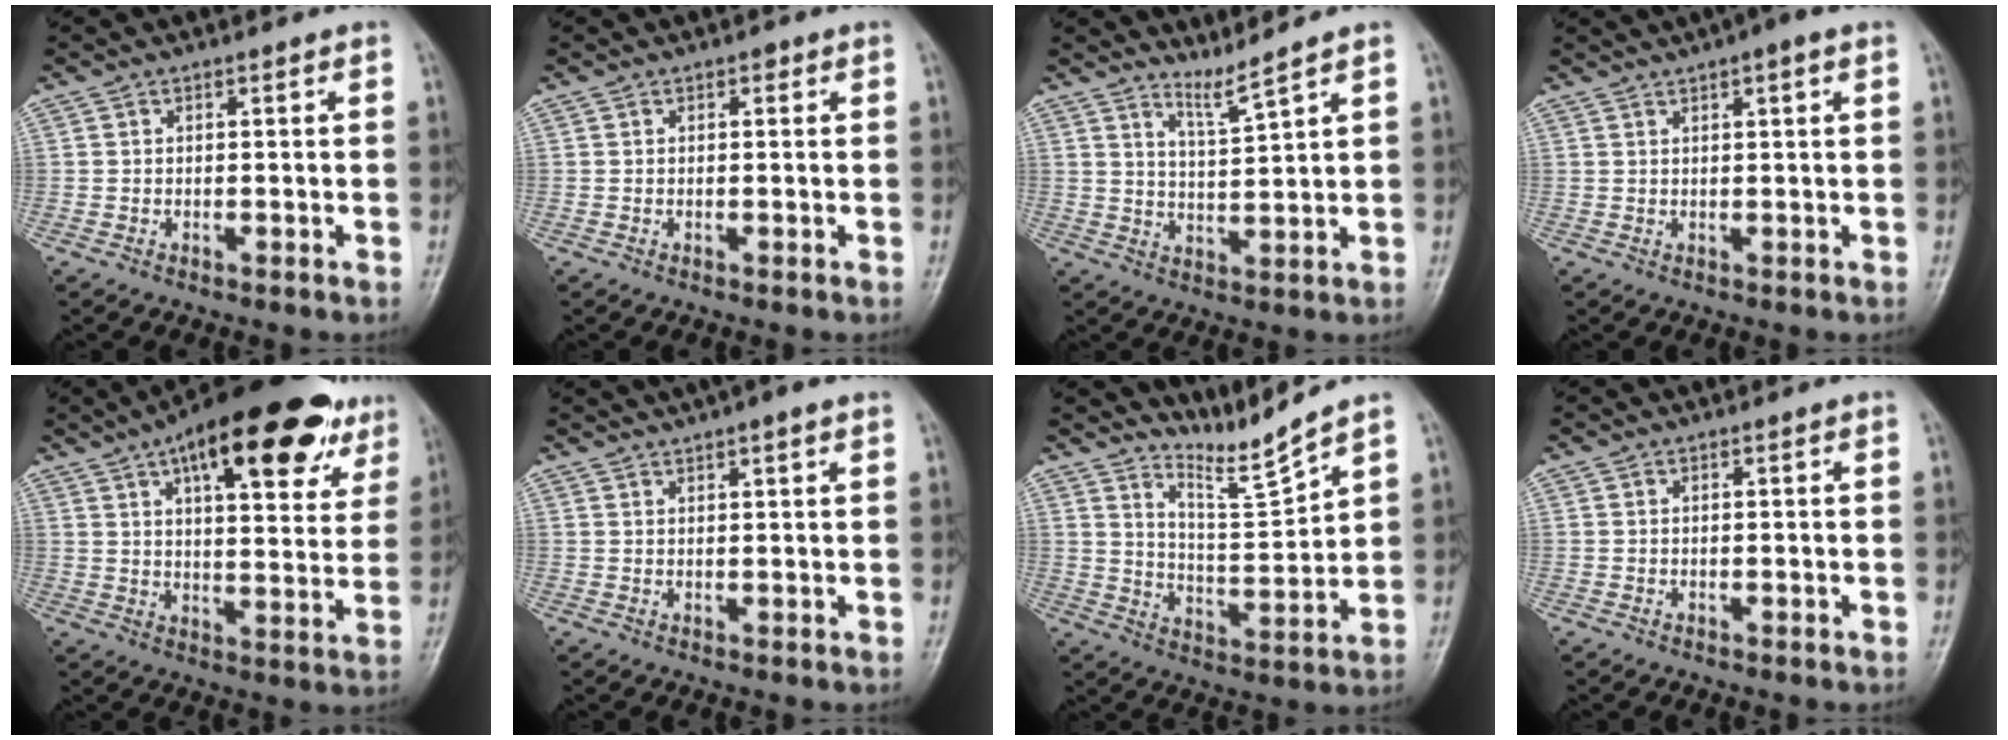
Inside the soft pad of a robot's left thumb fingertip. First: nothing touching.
{"total": 0.7, "force": [0.3, 0.5, 0.4], "torque": [0.002, 0.002, 0.000]}
{"total": 3.8, "force": [3.4, -1.4, 1.0], "torque": [-0.025, -0.049, 0.077]}
{"total": 4.5, "force": [2.7, 0.7, 3.5], "torque": [-0.053, 0.018, 0.040]}
{"total": 23.6, "force": [13.1, 9.3, 17.4], "torque": [-0.216, -0.011, 0.185]}
{"total": 5.1, "force": [3.8, 0.6, 3.4], "torque": [-0.049, 0.020, 0.060]}
{"total": 7.1, "force": [6.8, -1.4, 1.6], "torque": [-0.030, -0.076, 0.140]}
{"total": 0.0}